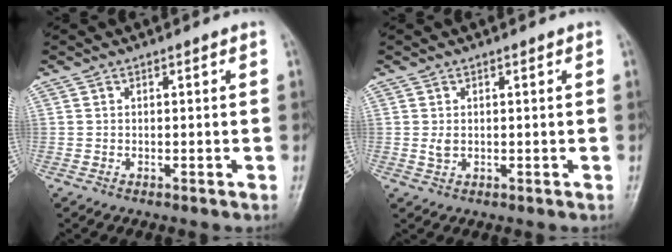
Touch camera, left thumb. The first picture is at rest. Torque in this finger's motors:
{"motor_torque": [0.62, 0.40, 0.37, 0.03, 0.00]}